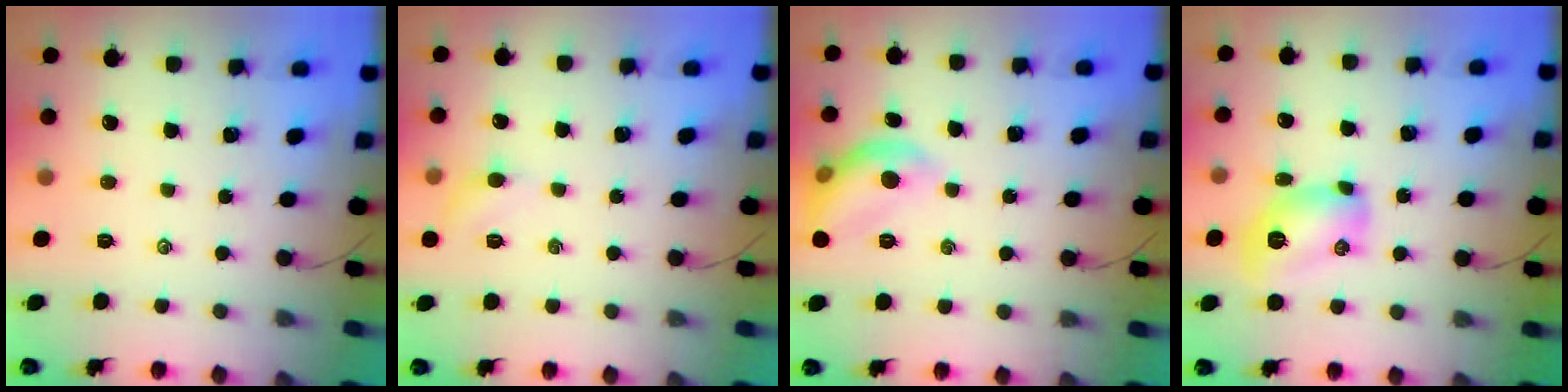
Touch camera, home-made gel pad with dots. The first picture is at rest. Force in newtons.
{"total": 5.1, "press": 4.9, "slide": 1.4}
{"total": 10.9, "press": 10.9, "slide": 1.0}
{"total": 9.5, "press": 9.4, "slide": 1.3}